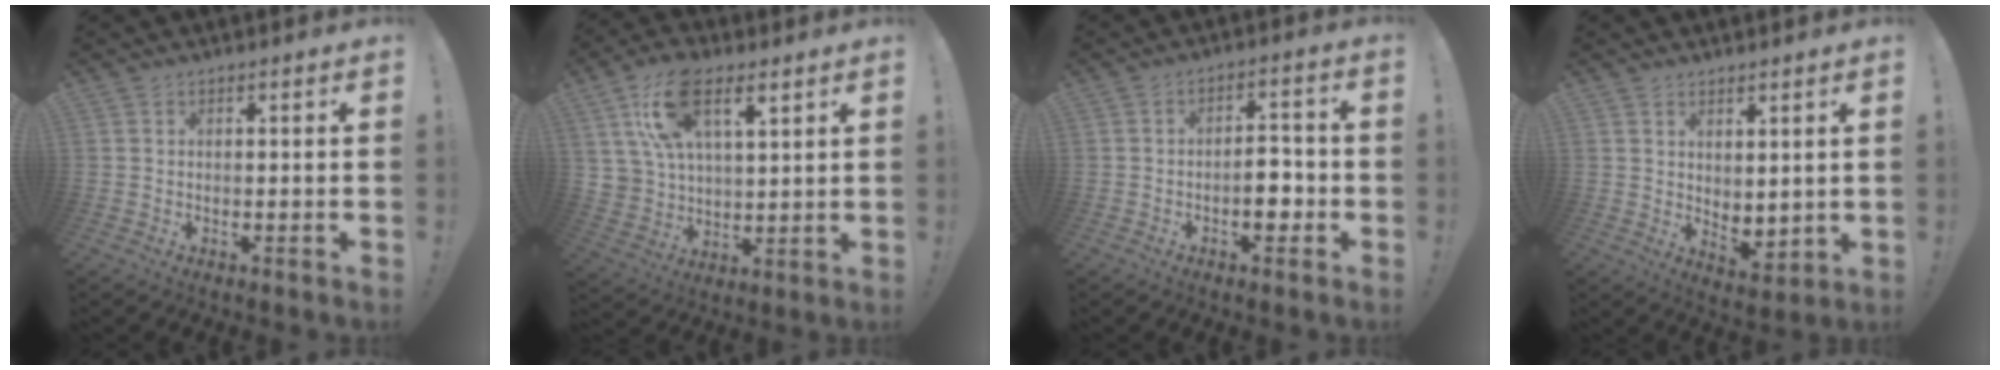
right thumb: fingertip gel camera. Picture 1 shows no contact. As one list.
[{"total": 15.4, "force": [7.7, 8.9, 9.9], "torque": [-0.163, -0.019, 0.142]}, {"total": 7.1, "force": [-2.6, 3.7, 5.5], "torque": [-0.069, 0.016, -0.043]}, {"total": 4.5, "force": [2.2, 2.6, 2.9], "torque": [-0.028, -0.023, 0.044]}]